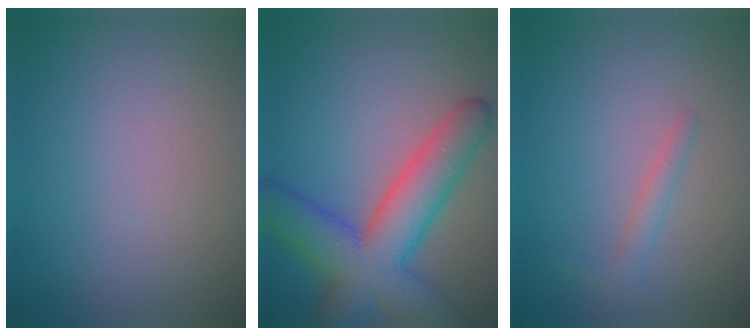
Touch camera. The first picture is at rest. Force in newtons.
{"total": 8.6, "press": 8.6, "slide": 0.4}
{"total": 1.3, "press": 1.3, "slide": 0.1}